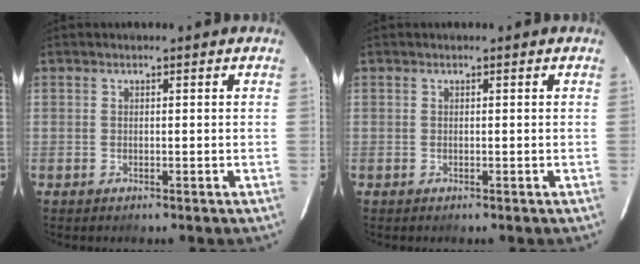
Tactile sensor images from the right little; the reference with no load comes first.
{"total": 0.0}